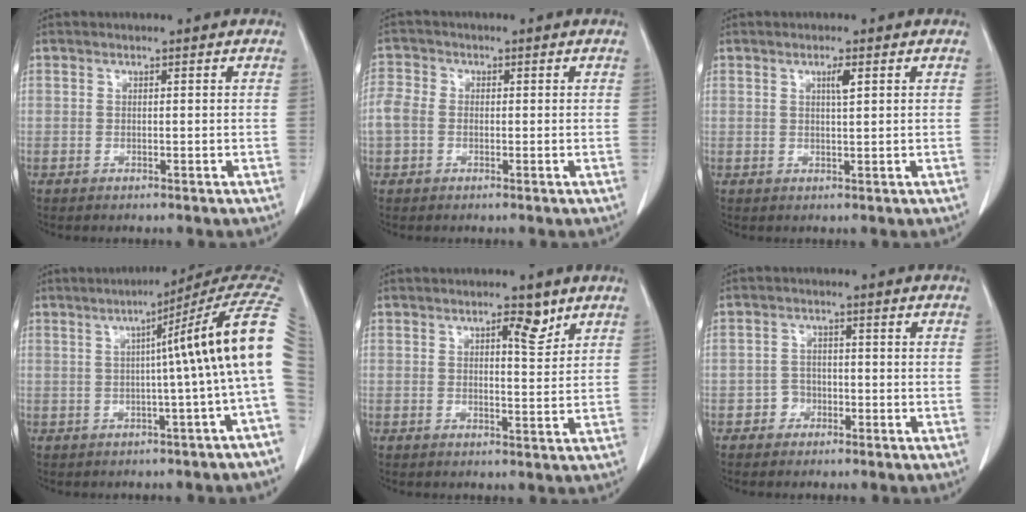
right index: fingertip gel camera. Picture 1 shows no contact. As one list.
[{"total": 4.2, "force": [-0.4, 3.4, 2.4], "torque": [-0.071, 0.019, -0.011]}, {"total": 1.8, "force": [0.8, 0.1, 1.6], "torque": [-0.030, -0.002, 0.013]}, {"total": 12.5, "force": [1.4, -1.9, 12.3], "torque": [-0.140, 0.032, 0.009]}, {"total": 3.6, "force": [2.3, 1.1, 2.6], "torque": [-0.035, -0.005, 0.031]}, {"total": 2.4, "force": [-1.3, 2.0, 0.4], "torque": [-0.001, 0.011, -0.027]}]